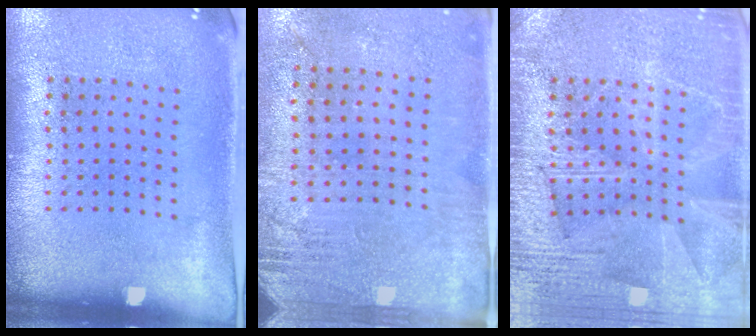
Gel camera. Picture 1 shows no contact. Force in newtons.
{"total": 2.8, "press": 2.5, "slide": 1.4}
{"total": 5.6, "press": 5.5, "slide": 0.7}